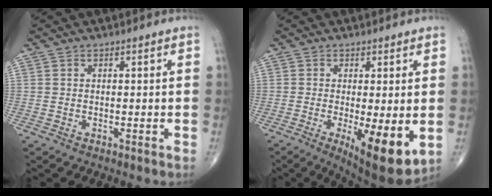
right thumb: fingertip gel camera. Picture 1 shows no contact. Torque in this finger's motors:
{"motor_torque": [1.42, 1.74, 0.64, -0.63, 0.33]}